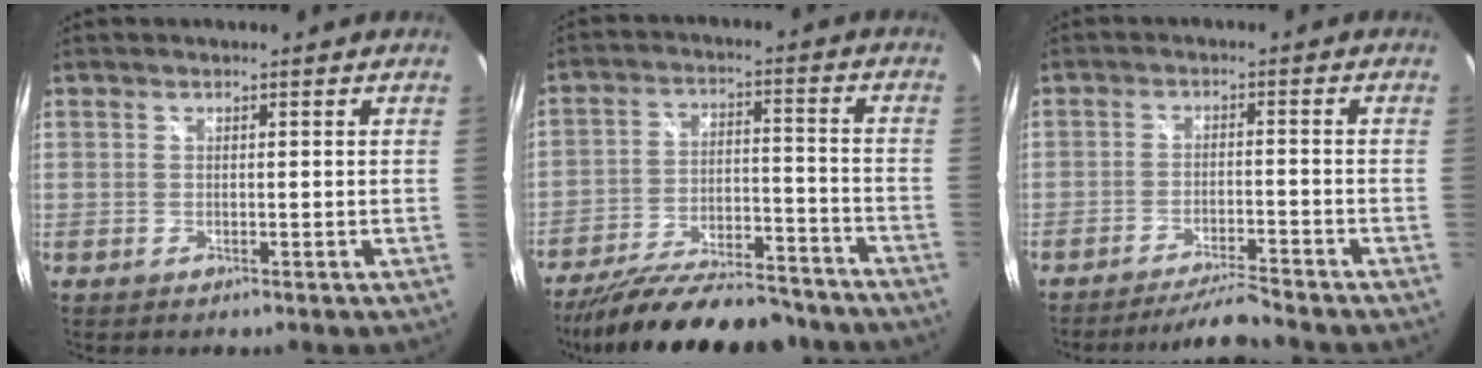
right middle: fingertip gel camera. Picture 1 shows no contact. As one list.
[{"total": 22.7, "force": [-19.2, 6.3, 10.1], "torque": [-0.189, -0.019, -0.275]}, {"total": 6.3, "force": [-6.0, -0.4, 1.9], "torque": [-0.053, 0.003, -0.104]}]